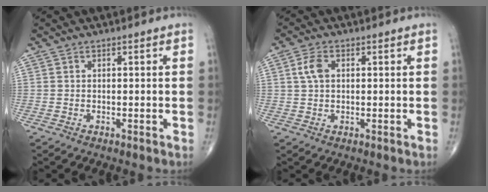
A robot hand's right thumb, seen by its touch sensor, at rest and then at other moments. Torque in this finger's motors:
{"motor_torque": [-0.11, 0.11, 0.01, -0.01, 0.03]}